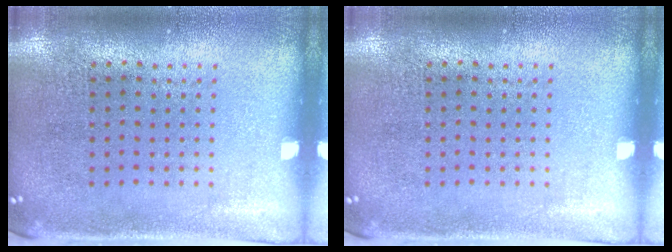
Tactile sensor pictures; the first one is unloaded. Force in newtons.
{"total": 0.0}